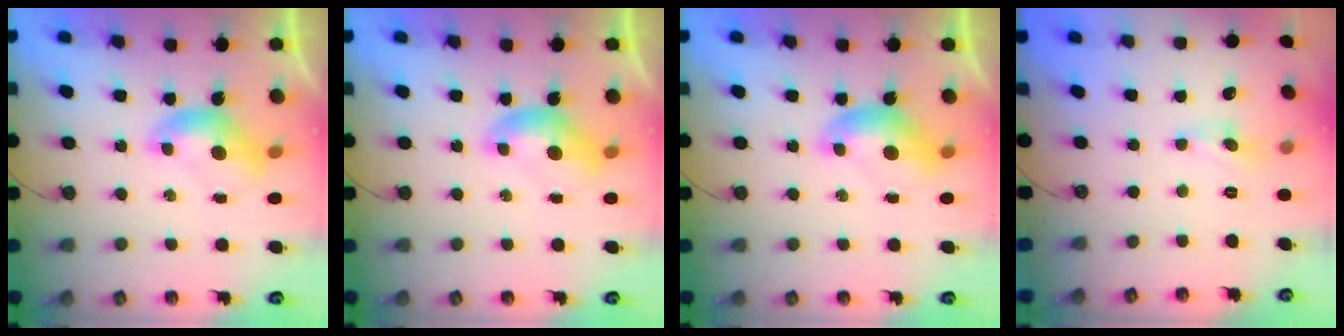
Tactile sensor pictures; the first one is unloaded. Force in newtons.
{"total": 0.0}
{"total": 0.6, "press": 0.5, "slide": 0.3}
{"total": 1.0, "press": 0.9, "slide": 0.6}